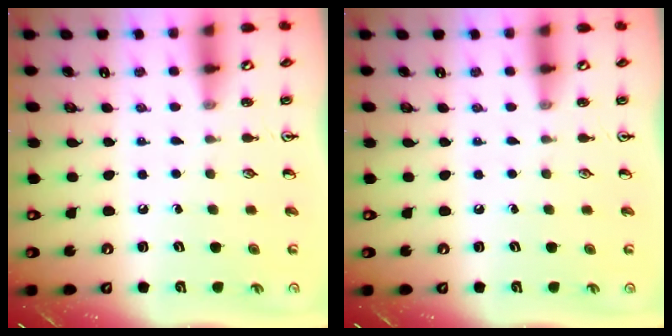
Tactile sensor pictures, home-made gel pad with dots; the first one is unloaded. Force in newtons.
{"total": 0.0}